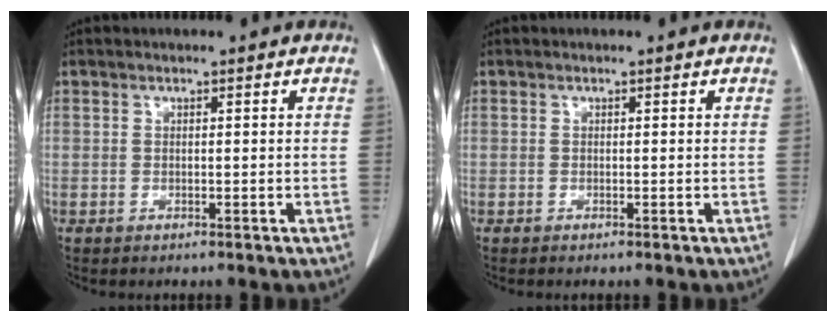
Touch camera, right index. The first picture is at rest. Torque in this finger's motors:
{"motor_torque": [-0.01, 0.01, 0.02, 0.01]}